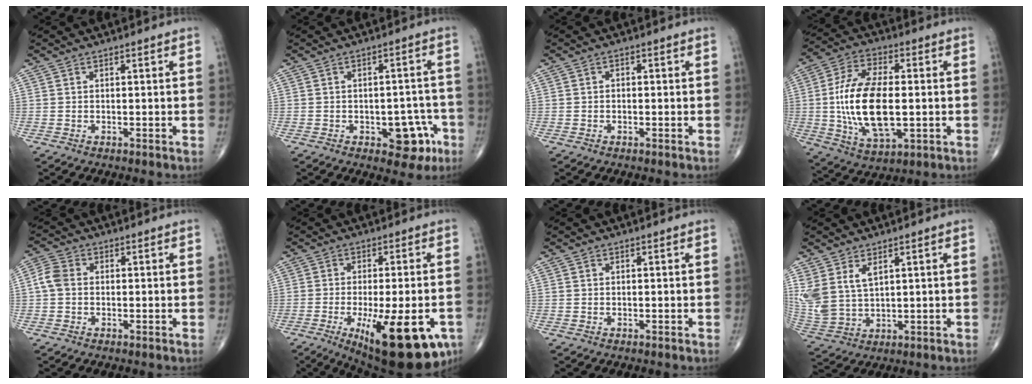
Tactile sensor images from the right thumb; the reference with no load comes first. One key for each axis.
{"total": 7.9, "fx": -3.4, "fy": 4.4, "fz": 5.6, "tx": -0.032, "ty": 0.028, "tz": -0.036}
{"total": 0.7, "fx": -0.1, "fy": 0.5, "fz": 0.4, "tx": 0.002, "ty": 0.004, "tz": -0.007}
{"total": 18.0, "fx": -0.9, "fy": 8.8, "fz": 15.7, "tx": -0.299, "ty": 0.001, "tz": -0.011}
{"total": 4.0, "fx": 0.0, "fy": 3.1, "fz": 2.5, "tx": -0.053, "ty": 0.012, "tz": -0.009}
{"total": 19.7, "fx": -7.9, "fy": 6.7, "fz": 16.8, "tx": -0.203, "ty": -0.008, "tz": -0.098}
{"total": 0.0}
{"total": 8.6, "fx": 3.9, "fy": 4.8, "fz": 6.0, "tx": -0.132, "ty": -0.012, "tz": 0.094}